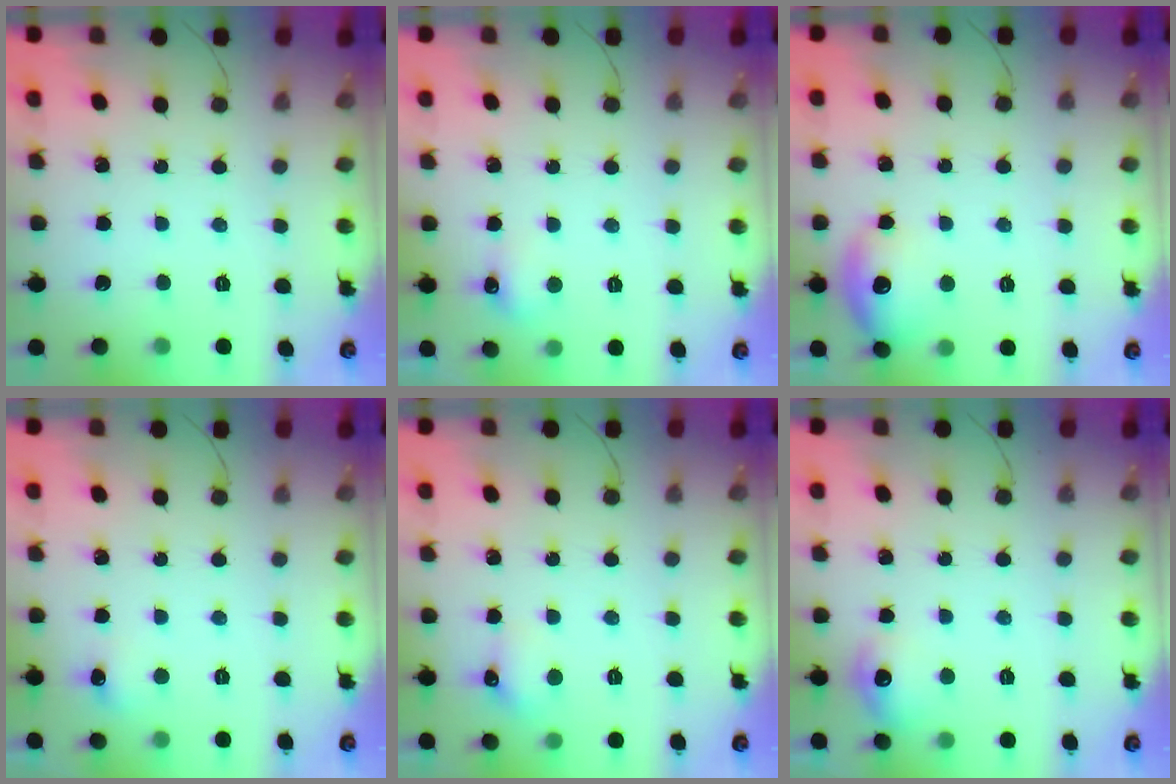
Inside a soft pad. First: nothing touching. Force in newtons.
{"total": 5.4, "press": 5.2, "slide": 1.7}
{"total": 10.3, "press": 10.2, "slide": 1.5}
{"total": 4.7, "press": 4.6, "slide": 1.3}
{"total": 5.4, "press": 5.1, "slide": 1.9}
{"total": 8.5, "press": 8.5, "slide": 0.5}